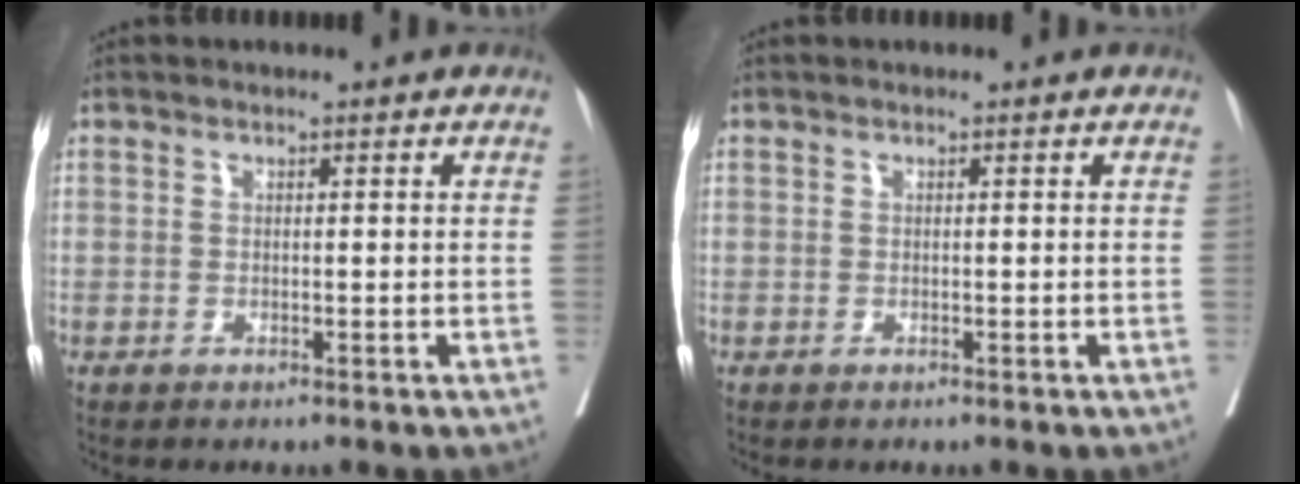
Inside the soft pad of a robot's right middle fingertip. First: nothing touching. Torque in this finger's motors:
{"motor_torque": [0.00, 0.00, 0.00, 0.00]}